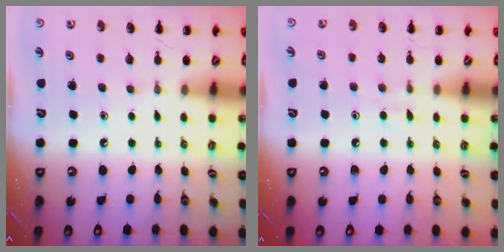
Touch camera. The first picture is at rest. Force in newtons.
{"total": 2.9, "press": 2.5, "slide": 1.4}